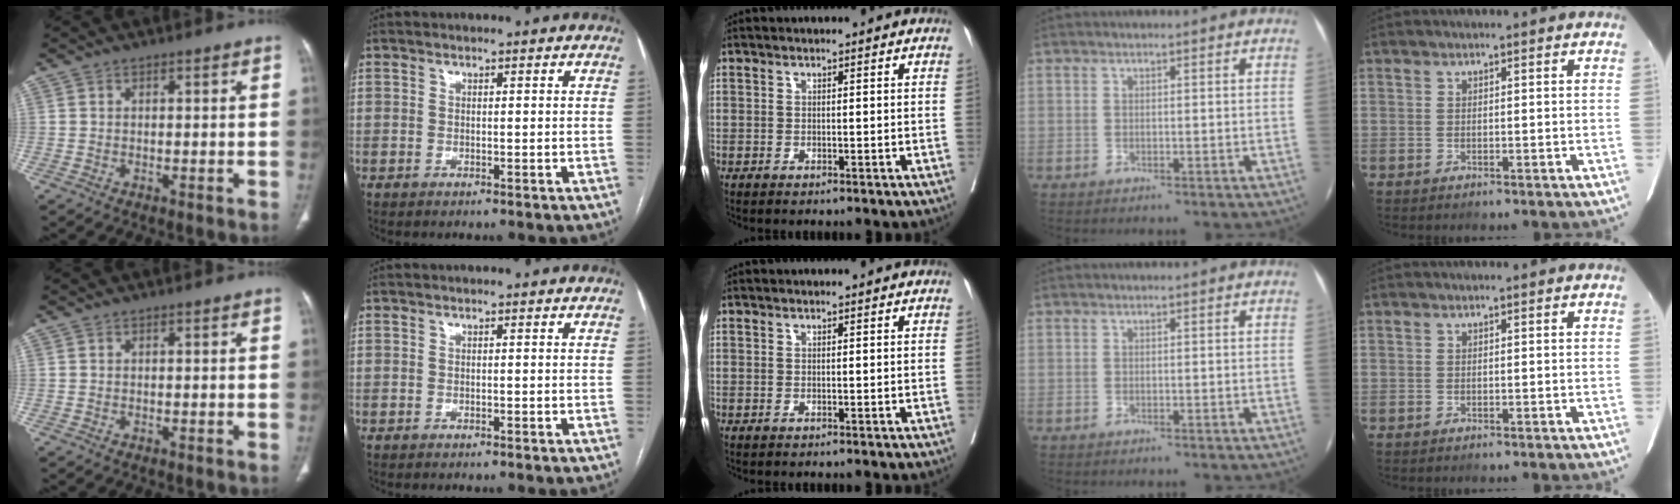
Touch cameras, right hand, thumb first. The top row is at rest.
{}